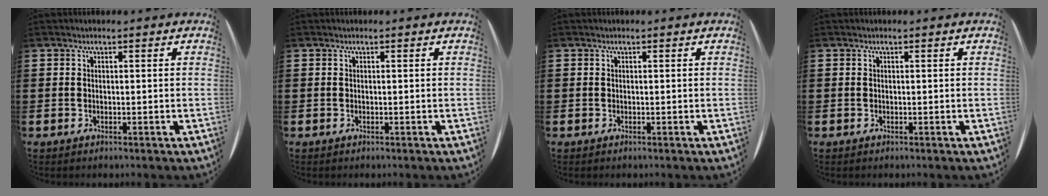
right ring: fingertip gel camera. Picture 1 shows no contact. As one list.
[{"total": 0.0}, {"total": 0.0}, {"total": 0.0}]